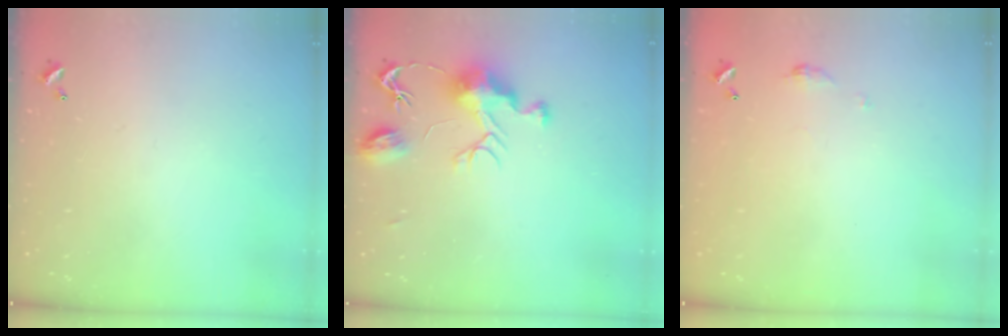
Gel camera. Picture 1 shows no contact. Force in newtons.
{"total": 9.4, "press": 9.4, "slide": 0.3}
{"total": 3.5, "press": 3.5, "slide": 0.6}